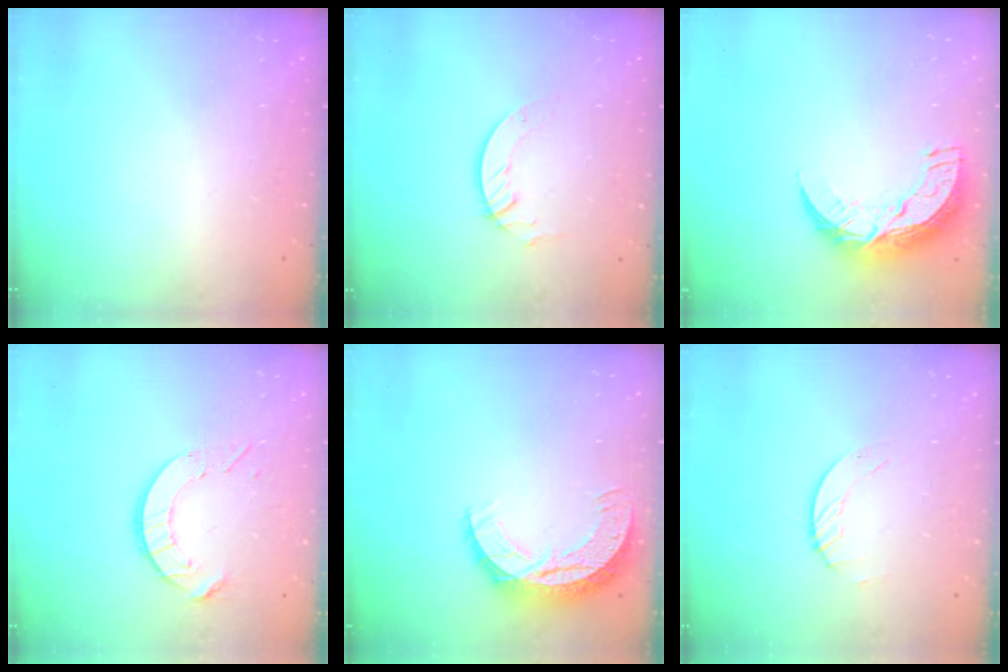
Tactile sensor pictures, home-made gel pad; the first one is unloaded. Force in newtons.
{"total": 3.4, "press": 3.4, "slide": 0.3}
{"total": 11.9, "press": 11.9, "slide": 0.8}
{"total": 8.4, "press": 8.4, "slide": 0.6}
{"total": 10.4, "press": 10.4, "slide": 0.6}
{"total": 1.2, "press": 1.2, "slide": 0.2}